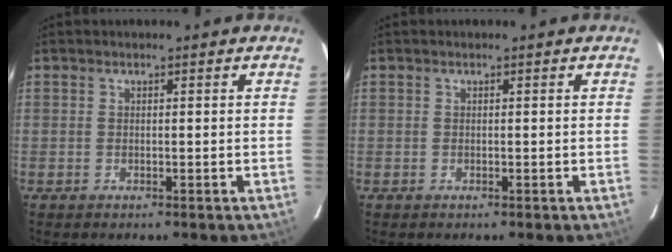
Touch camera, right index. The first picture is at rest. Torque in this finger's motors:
{"motor_torque": [-0.02, 0.02, 0.00, 0.00]}